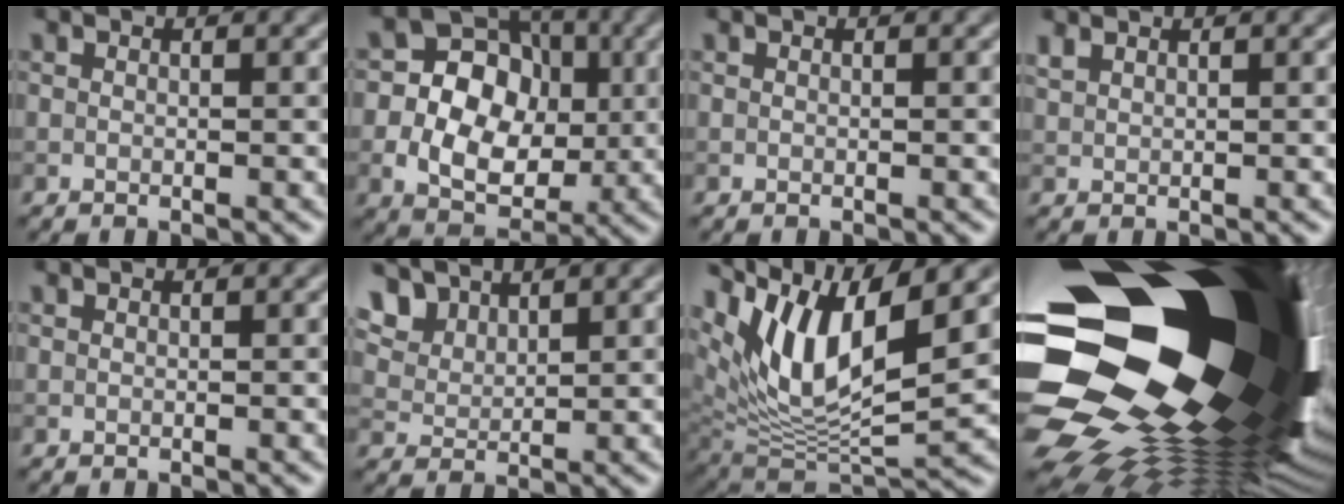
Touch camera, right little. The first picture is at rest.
{"total": 10.6, "force": [-0.2, 8.8, 5.8], "torque": [-0.083, 0.008, -0.019]}
{"total": 0.0}
{"total": 1.0, "force": [0.9, 0.2, 0.3], "torque": [-0.010, 0.002, 0.023]}
{"total": 0.0}
{"total": 4.9, "force": [3.5, 2.7, 2.1], "torque": [-0.063, -0.003, 0.081]}
{"total": 10.1, "force": [5.4, 3.8, 7.6], "torque": [-0.146, -0.005, 0.106]}
{"total": 22.5, "force": [1.1, 13.8, 17.7], "torque": [-0.305, -0.015, -0.006]}